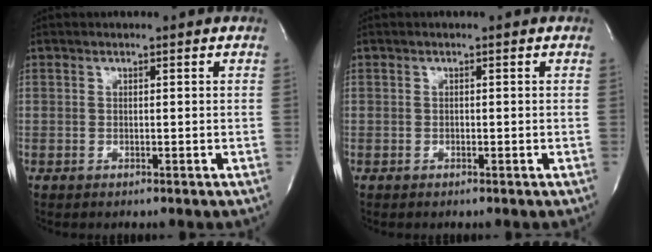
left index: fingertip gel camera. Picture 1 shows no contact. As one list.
[{"total": 0.0}]